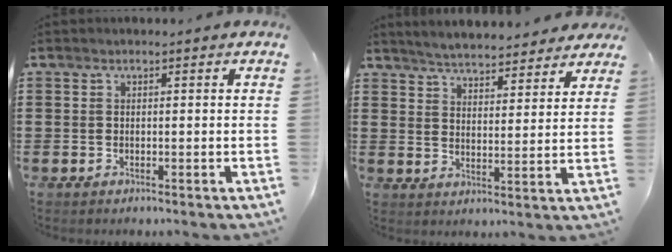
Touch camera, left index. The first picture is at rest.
{"total": 4.4, "force": [4.4, 0.0, 0.6], "torque": [-0.032, -0.025, 0.075]}